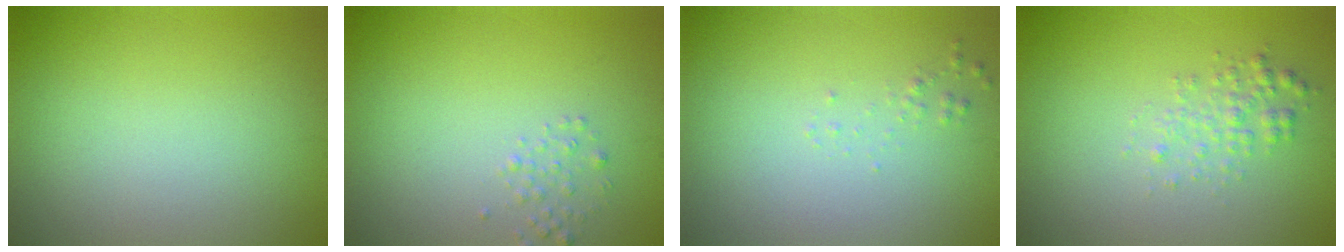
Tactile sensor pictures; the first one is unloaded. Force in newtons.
{"total": 1.2, "press": 1.2, "slide": 0.1}
{"total": 0.6, "press": 0.6, "slide": 0.0}
{"total": 1.8, "press": 1.8, "slide": 0.0}